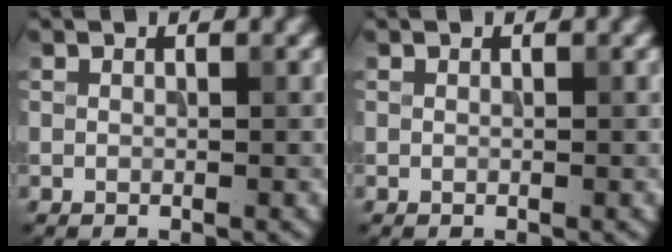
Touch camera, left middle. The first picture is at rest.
{"total": 0.0}